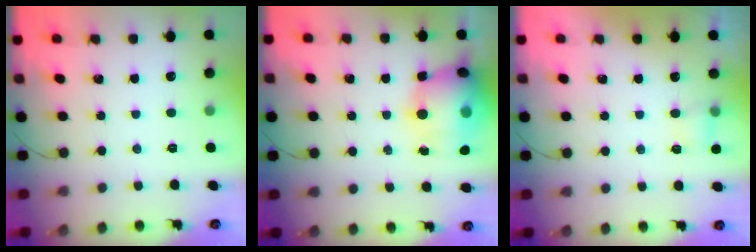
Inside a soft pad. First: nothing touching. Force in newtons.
{"total": 18.4, "press": 16.7, "slide": 7.8}
{"total": 3.8, "press": 3.6, "slide": 1.1}